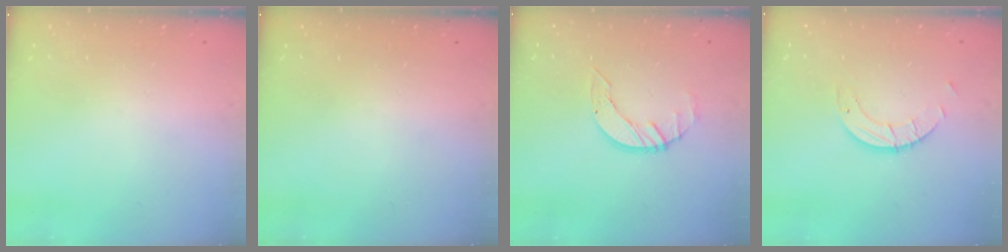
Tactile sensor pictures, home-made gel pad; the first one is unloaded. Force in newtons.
{"total": 0.0}
{"total": 3.6, "press": 3.6, "slide": 0.4}
{"total": 4.3, "press": 4.3, "slide": 0.3}